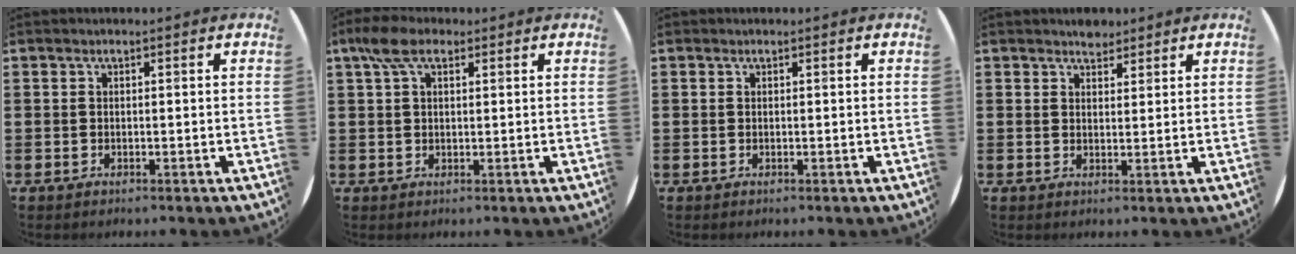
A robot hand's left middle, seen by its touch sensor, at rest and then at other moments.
{"total": 5.0, "force": [2.9, 2.5, 3.2], "torque": [-0.071, 0.012, 0.052]}
{"total": 0.0}
{"total": 2.0, "force": [1.9, 0.7, 0.1], "torque": [0.004, 0.003, 0.034]}